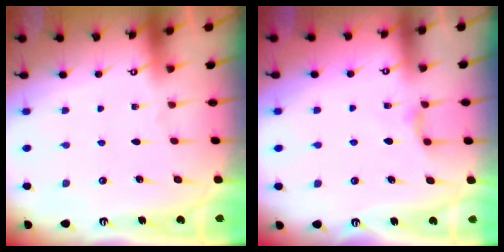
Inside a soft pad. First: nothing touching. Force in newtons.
{"total": 3.3, "press": 3.2, "slide": 0.6}